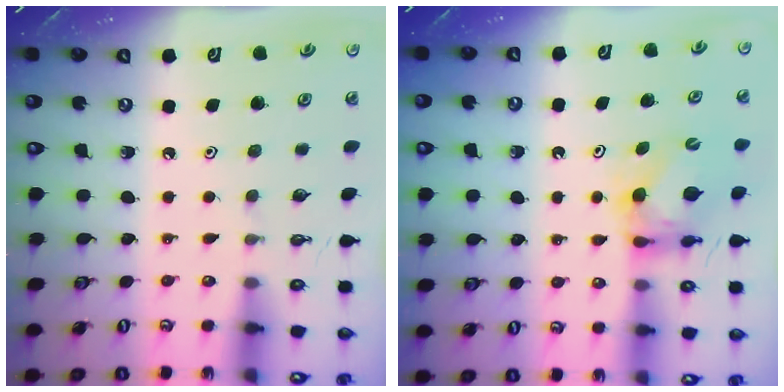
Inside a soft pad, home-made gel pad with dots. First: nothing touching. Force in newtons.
{"total": 6.7, "press": 6.7, "slide": 0.2}